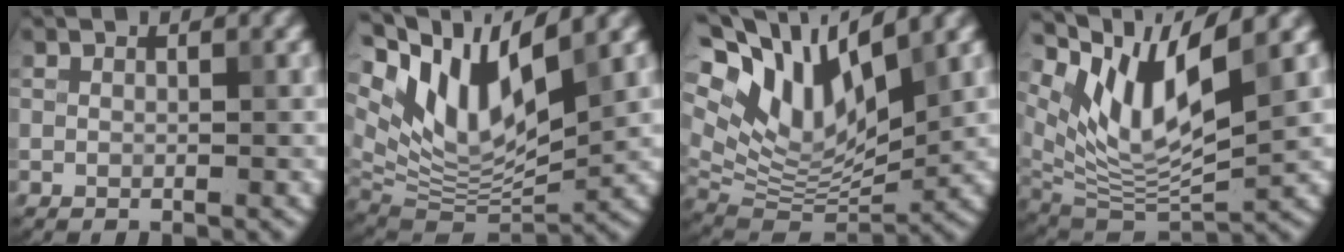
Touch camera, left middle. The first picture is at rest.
{"total": 11.3, "force": [5.7, 4.5, 8.7], "torque": [-0.161, -0.002, 0.113]}
{"total": 11.6, "force": [6.0, 5.1, 8.5], "torque": [-0.172, 0.011, 0.110]}
{"total": 9.2, "force": [4.9, 3.0, 7.2], "torque": [-0.144, -0.010, 0.097]}